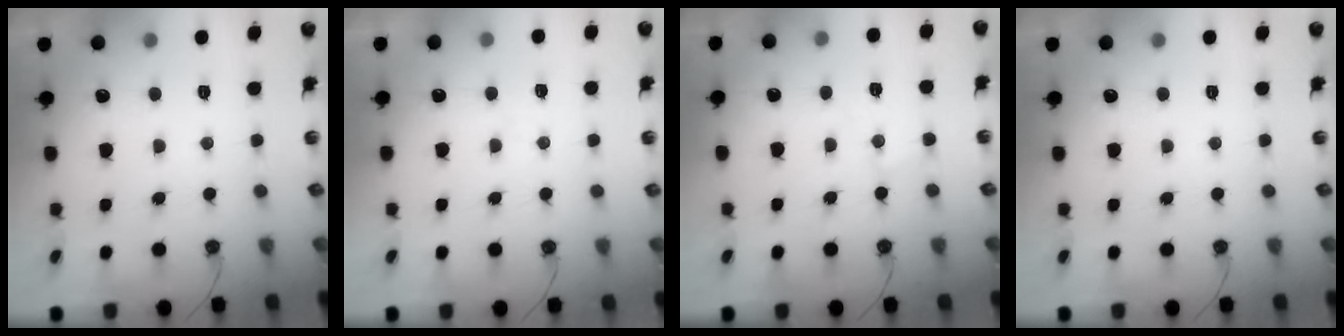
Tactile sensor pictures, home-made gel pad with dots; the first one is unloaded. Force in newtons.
{"total": 4.2, "press": 4.2, "slide": 0.6}
{"total": 6.2, "press": 6.1, "slide": 0.8}
{"total": 0.0}